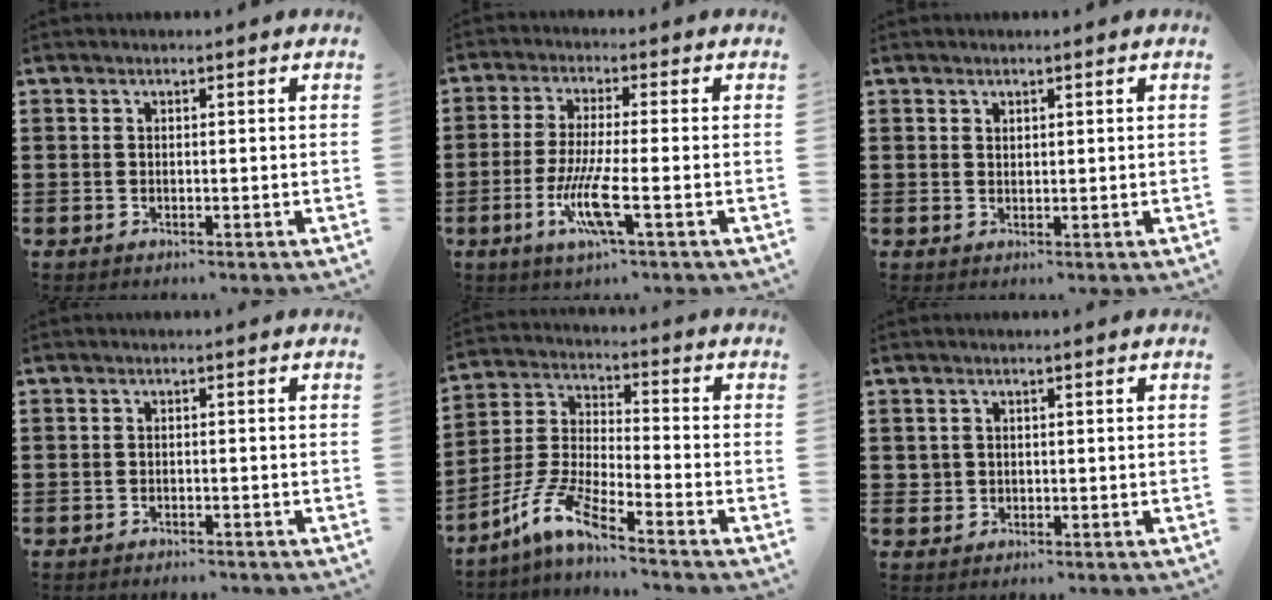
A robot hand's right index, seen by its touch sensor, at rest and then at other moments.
{"total": 7.8, "force": [-2.6, 0.9, 7.3], "torque": [-0.162, -0.023, -0.056]}
{"total": 1.0, "force": [0.8, 0.6, 0.2], "torque": [-0.004, 0.003, 0.016]}
{"total": 0.8, "force": [-0.8, 0.1, 0.1], "torque": [-0.004, 0.001, -0.017]}
{"total": 7.7, "force": [-6.0, 0.7, 4.8], "torque": [-0.129, -0.015, -0.125]}
{"total": 1.3, "force": [0.1, 1.2, 0.2], "torque": [-0.007, 0.008, 0.001]}